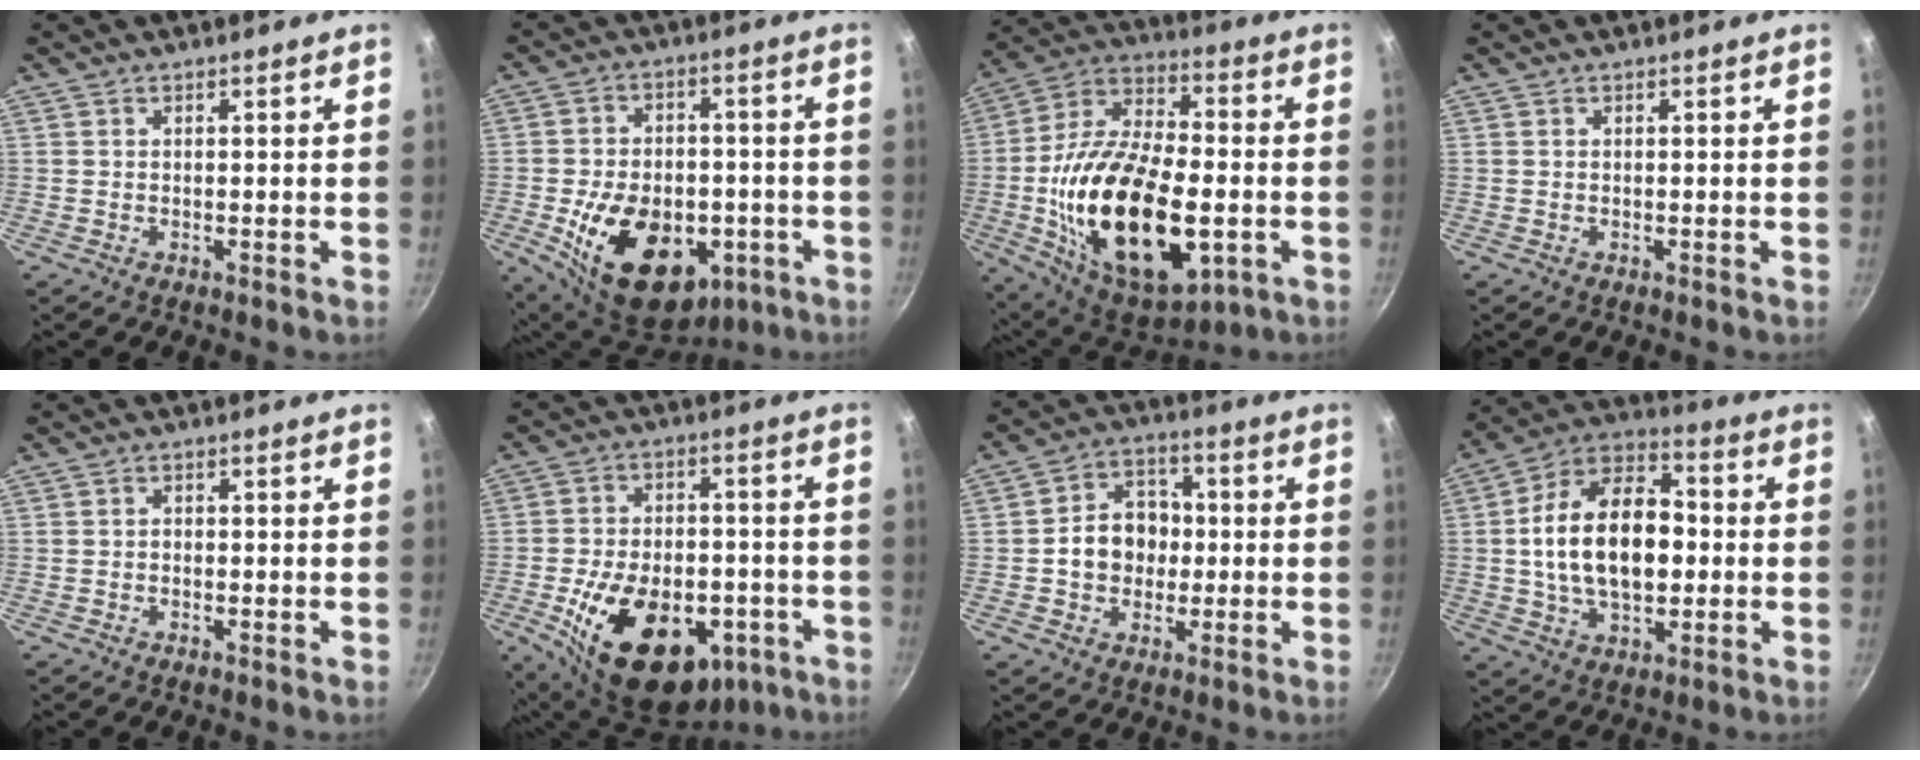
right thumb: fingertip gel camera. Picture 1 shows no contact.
{"total": 21.2, "force": [-6.3, 14.1, 14.5], "torque": [-0.212, 0.022, -0.077]}
{"total": 30.1, "force": [-5.5, 15.9, 24.9], "torque": [-0.434, 0.019, -0.083]}
{"total": 0.0}
{"total": 0.8, "force": [-0.4, 0.6, 0.3], "torque": [-0.007, 0.004, -0.007]}
{"total": 23.3, "force": [-8.3, 14.7, 16.1], "torque": [-0.239, 0.033, -0.109]}
{"total": 10.3, "force": [-0.5, 8.4, 5.8], "torque": [-0.058, 0.020, -0.018]}
{"total": 19.8, "force": [-0.1, 12.3, 15.5], "torque": [-0.239, 0.030, -0.012]}